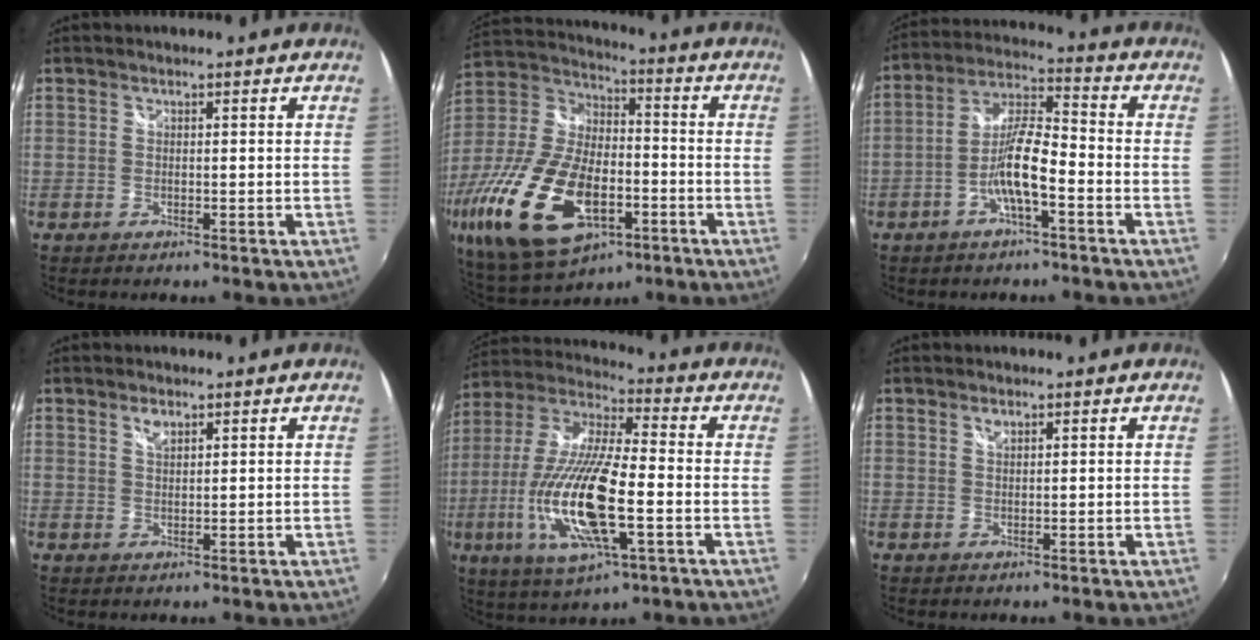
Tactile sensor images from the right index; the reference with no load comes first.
{"total": 25.3, "force": [-9.9, 13.0, 19.3], "torque": [-0.424, -0.045, -0.163]}
{"total": 8.7, "force": [-3.8, 1.7, 7.7], "torque": [-0.162, 0.011, -0.072]}
{"total": 1.9, "force": [1.3, 0.9, 1.1], "torque": [-0.017, 0.002, 0.023]}
{"total": 20.6, "force": [-5.5, 5.7, 19.1], "torque": [-0.385, -0.028, -0.102]}
{"total": 1.0, "force": [0.7, 0.5, 0.5], "torque": [-0.007, 0.001, 0.012]}